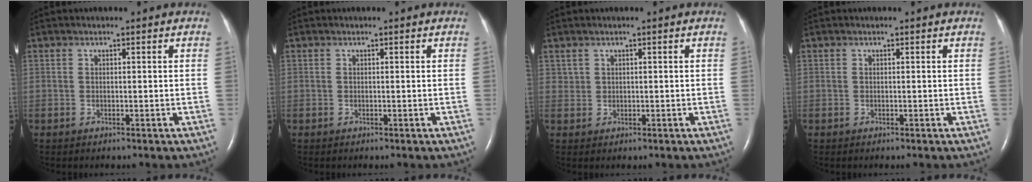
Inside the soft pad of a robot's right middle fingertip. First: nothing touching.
{"total": 0.0}
{"total": 1.0, "force": [0.7, 0.7, 0.0], "torque": [0.007, 0.004, 0.012]}
{"total": 0.0}